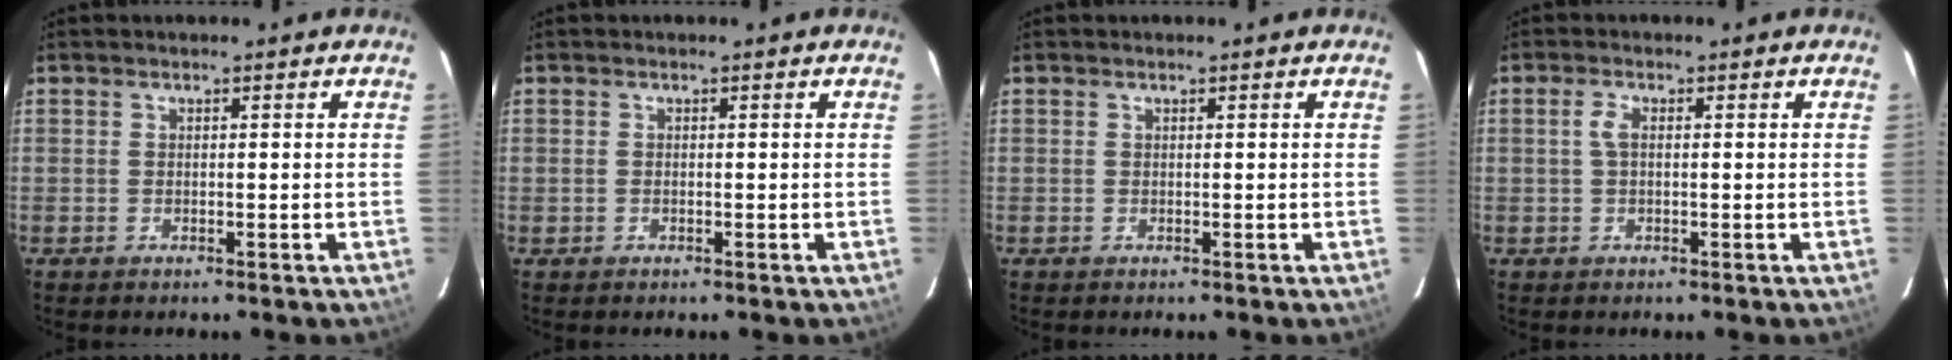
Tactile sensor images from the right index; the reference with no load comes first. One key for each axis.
{"total": 0.0}
{"total": 0.0}
{"total": 2.0, "fx": 0.2, "fy": 0.9, "fz": 1.8, "tx": -0.039, "ty": 0.005, "tz": 0.002}